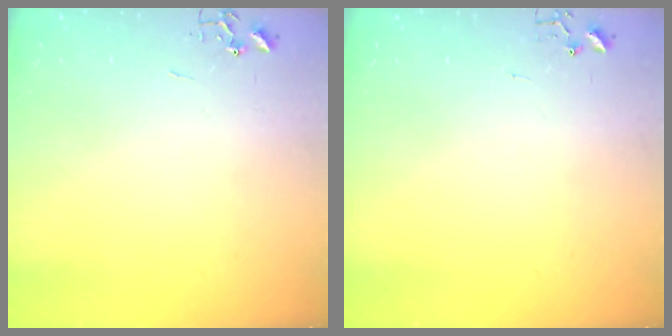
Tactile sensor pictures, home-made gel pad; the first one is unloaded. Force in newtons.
{"total": 3.8, "press": 3.8, "slide": 0.5}